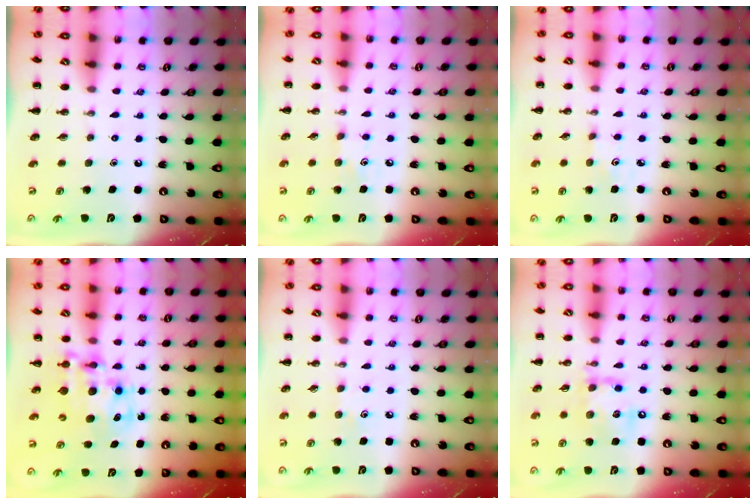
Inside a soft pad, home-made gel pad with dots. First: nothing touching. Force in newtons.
{"total": 5.5, "press": 5.2, "slide": 1.7}
{"total": 2.2, "press": 2.1, "slide": 0.7}
{"total": 9.2, "press": 8.9, "slide": 2.3}
{"total": 3.8, "press": 3.7, "slide": 1.0}
{"total": 12.9, "press": 12.8, "slide": 1.6}